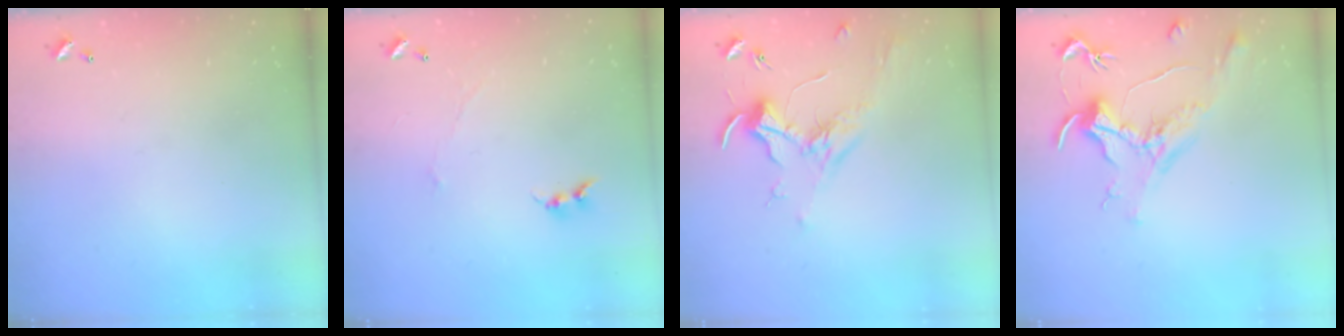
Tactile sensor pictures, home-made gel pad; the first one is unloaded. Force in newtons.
{"total": 0.7, "press": 0.4, "slide": 0.6}
{"total": 1.9, "press": 1.7, "slide": 0.8}
{"total": 1.6, "press": 1.4, "slide": 0.7}